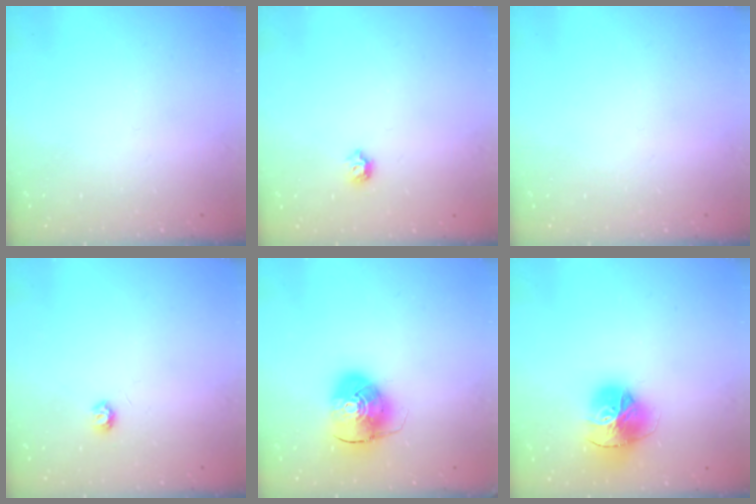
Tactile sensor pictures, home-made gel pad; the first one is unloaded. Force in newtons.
{"total": 5.4, "press": 5.4, "slide": 0.9}
{"total": 0.0}
{"total": 3.9, "press": 3.9, "slide": 0.5}
{"total": 10.8, "press": 10.6, "slide": 1.8}
{"total": 17.3, "press": 17.2, "slide": 1.8}